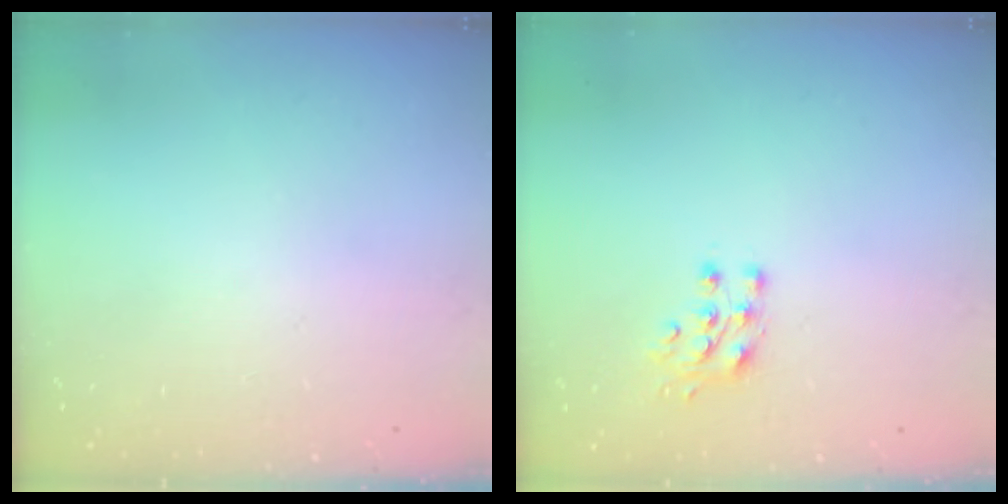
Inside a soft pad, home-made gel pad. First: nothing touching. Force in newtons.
{"total": 7.1, "press": 7.1, "slide": 0.8}